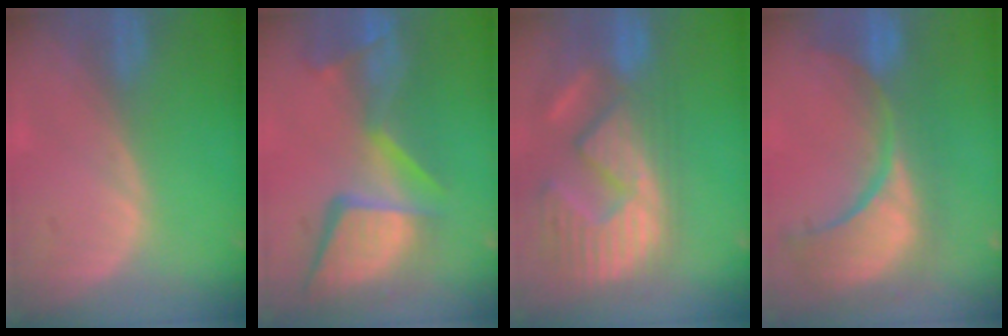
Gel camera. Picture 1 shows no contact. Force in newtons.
{"total": 13.9, "press": 11.3, "slide": 8.1}
{"total": 14.4, "press": 12.2, "slide": 7.6}
{"total": 13.0, "press": 11.5, "slide": 6.1}